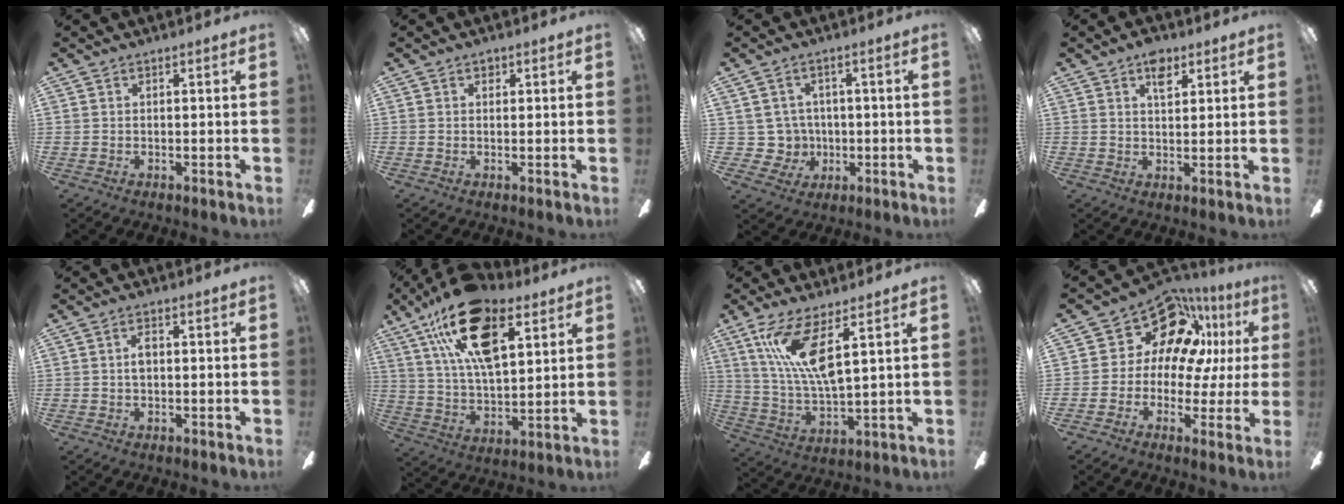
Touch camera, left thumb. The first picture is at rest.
{"total": 1.1, "force": [0.7, 0.8, 0.3], "torque": [0.002, -0.001, 0.011]}
{"total": 6.2, "force": [0.9, 6.1, 0.6], "torque": [-0.043, -0.004, 0.021]}
{"total": 5.8, "force": [3.4, 3.2, 3.4], "torque": [-0.044, -0.006, 0.057]}
{"total": 2.5, "force": [0.1, 1.4, 2.1], "torque": [-0.034, 0.004, -0.001]}
{"total": 21.8, "force": [11.5, 10.9, 15.0], "torque": [-0.258, -0.036, 0.198]}
{"total": 13.9, "force": [7.0, 3.8, 11.4], "torque": [-0.243, -0.026, 0.122]}
{"total": 16.1, "force": [8.8, 10.3, 8.8], "torque": [-0.149, -0.051, 0.161]}